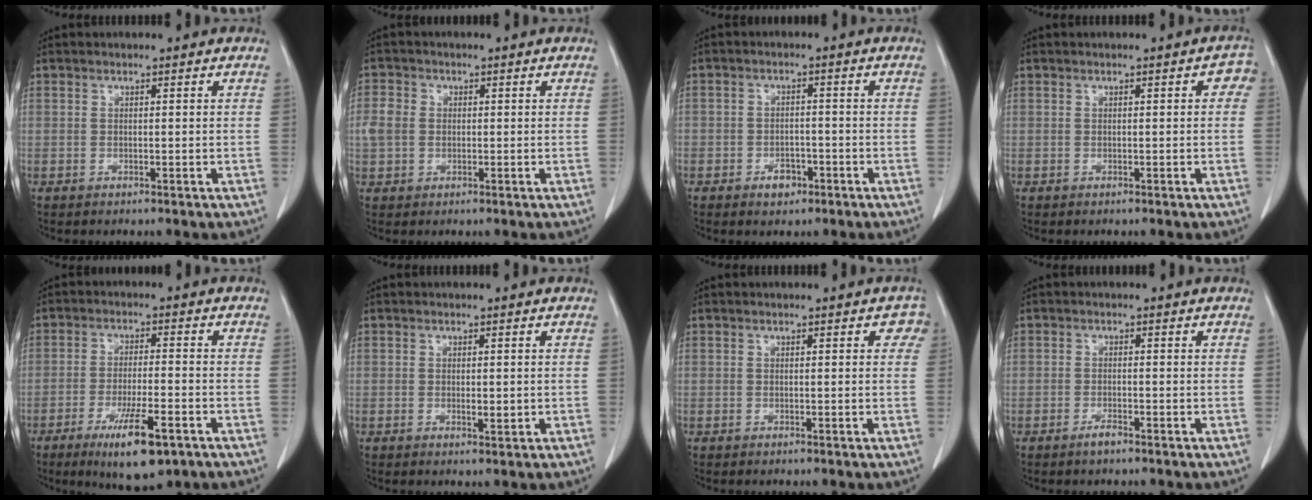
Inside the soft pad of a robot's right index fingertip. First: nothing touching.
{"total": 3.7, "force": [0.1, 3.1, 2.0], "torque": [-0.054, 0.012, 0.001]}
{"total": 3.3, "force": [-1.9, 2.3, 1.4], "torque": [-0.012, 0.008, -0.024]}
{"total": 1.8, "force": [0.3, 0.9, 1.6], "torque": [-0.005, 0.006, -0.001]}
{"total": 9.8, "force": [-5.4, 1.7, 7.9], "torque": [-0.138, -0.019, -0.083]}
{"total": 1.4, "force": [-0.1, 0.5, 1.3], "torque": [-0.021, -0.004, 0.001]}
{"total": 1.9, "force": [0.7, 1.1, 1.3], "torque": [-0.003, 0.010, 0.002]}
{"total": 1.4, "force": [-1.1, 0.4, 0.7], "torque": [-0.012, 0.001, -0.019]}